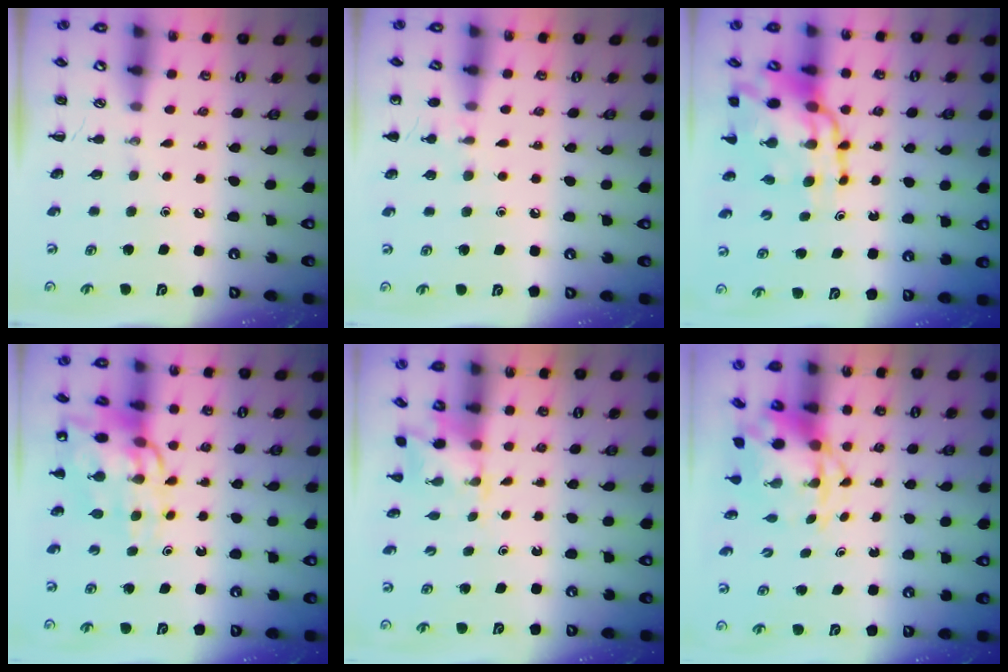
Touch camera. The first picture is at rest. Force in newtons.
{"total": 6.4, "press": 6.1, "slide": 2.1}
{"total": 14.5, "press": 14.0, "slide": 3.7}
{"total": 13.0, "press": 12.5, "slide": 3.5}
{"total": 1.7, "press": 1.6, "slide": 0.5}
{"total": 4.5, "press": 4.4, "slide": 0.9}